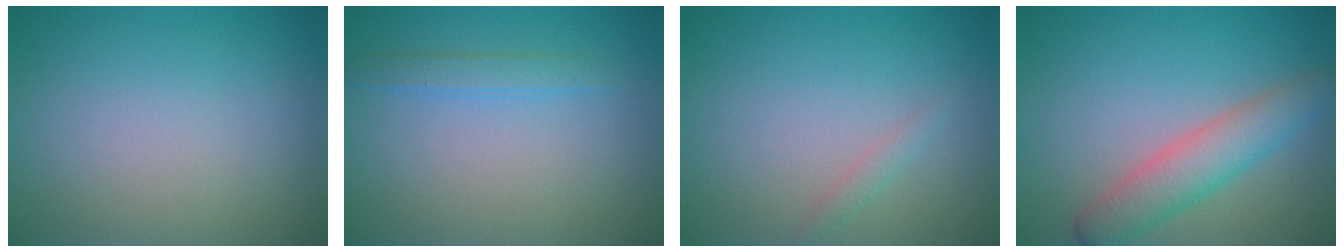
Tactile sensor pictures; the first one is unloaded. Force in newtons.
{"total": 1.5, "press": 1.5, "slide": 0.1}
{"total": 0.9, "press": 0.9, "slide": 0.0}
{"total": 4.4, "press": 4.4, "slide": 0.4}